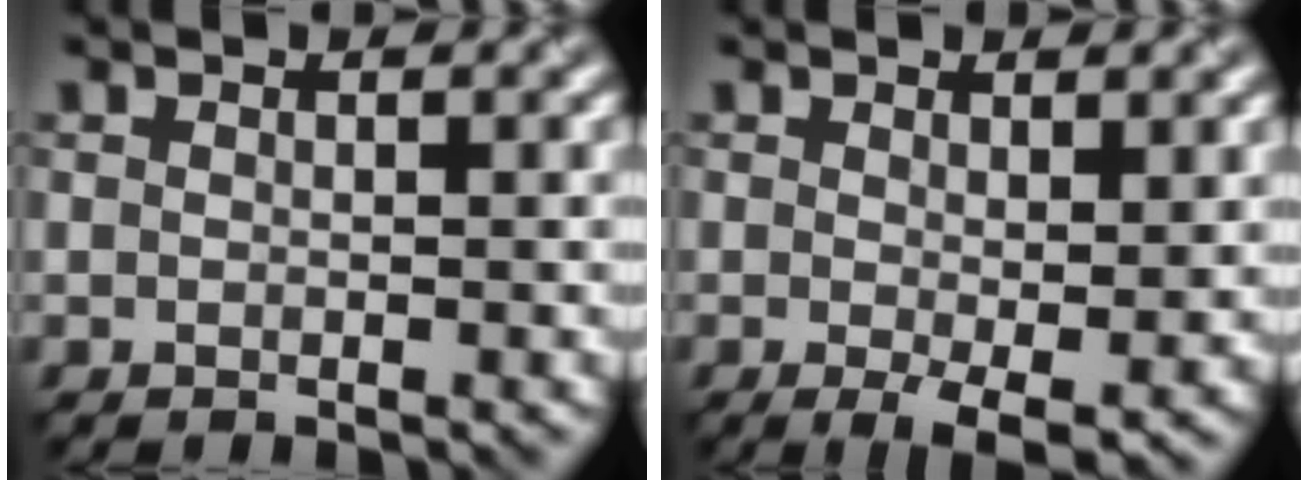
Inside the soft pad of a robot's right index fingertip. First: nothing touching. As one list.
[{"total": 2.8, "force": [-0.1, 0.8, 2.6], "torque": [-0.045, -0.013, 0.001]}]